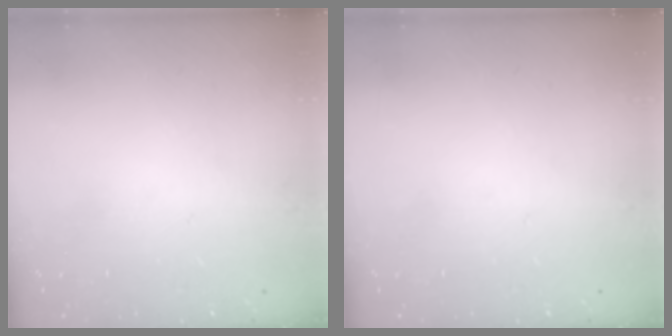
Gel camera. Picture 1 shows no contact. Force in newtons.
{"total": 0.0}